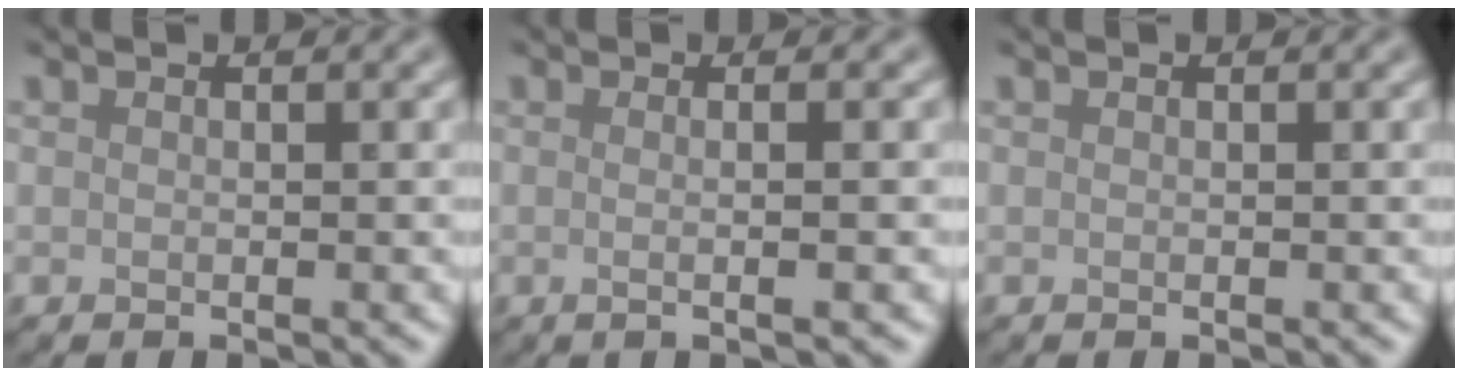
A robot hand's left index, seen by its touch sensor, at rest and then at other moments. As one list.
[{"total": 3.6, "force": [0.3, 1.4, 3.3], "torque": [-0.025, 0.005, -0.027]}, {"total": 0.0}]